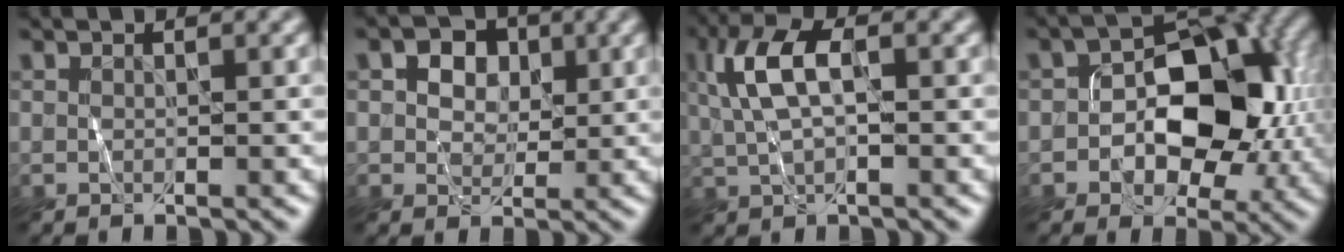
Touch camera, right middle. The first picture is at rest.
{"total": 4.3, "force": [1.9, 3.2, 2.2], "torque": [-0.031, 0.018, 0.009]}
{"total": 5.1, "force": [1.3, 2.4, 4.4], "torque": [-0.100, 0.018, 0.021]}
{"total": 9.1, "force": [-0.9, 5.6, 7.1], "torque": [-0.089, 0.023, -0.018]}